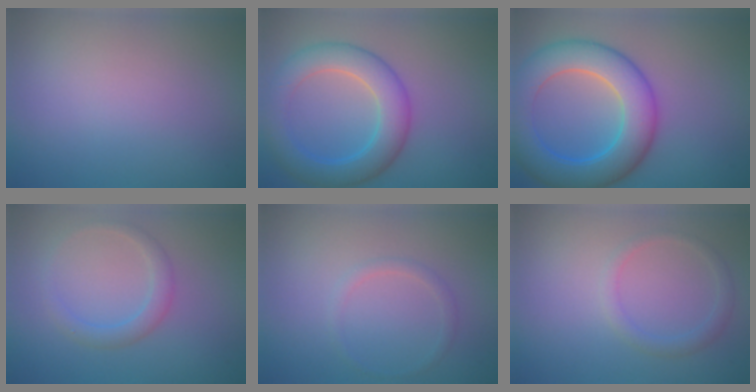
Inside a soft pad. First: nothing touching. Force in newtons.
{"total": 5.9, "press": 5.9, "slide": 0.2}
{"total": 8.8, "press": 8.8, "slide": 0.4}
{"total": 2.0, "press": 2.0, "slide": 0.0}
{"total": 1.0, "press": 1.0, "slide": 0.1}
{"total": 1.5, "press": 1.5, "slide": 0.1}